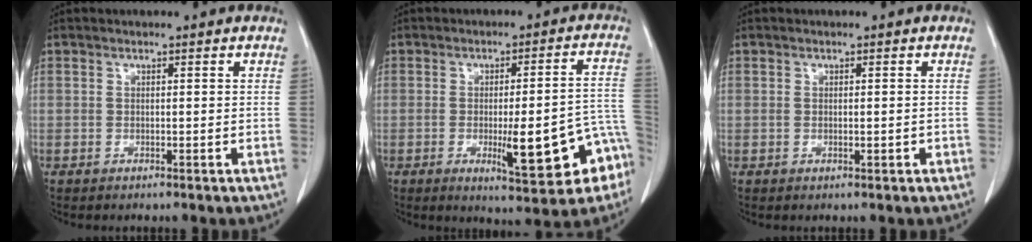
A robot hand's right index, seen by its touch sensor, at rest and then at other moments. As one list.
[{"total": 14.2, "force": [-5.2, 2.2, 13.0], "torque": [-0.121, 0.020, -0.056]}, {"total": 0.8, "force": [-0.2, 0.2, 0.7], "torque": [-0.016, -0.001, 0.001]}]